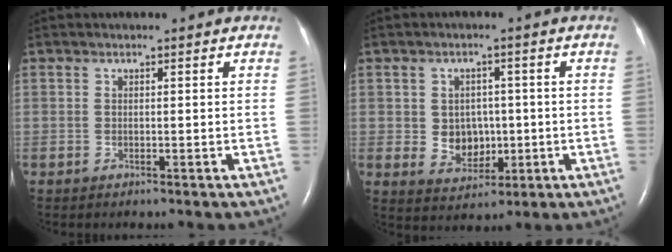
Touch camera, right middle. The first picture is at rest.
{"total": 5.4, "force": [-0.2, 4.4, 3.1], "torque": [-0.049, 0.008, 0.009]}